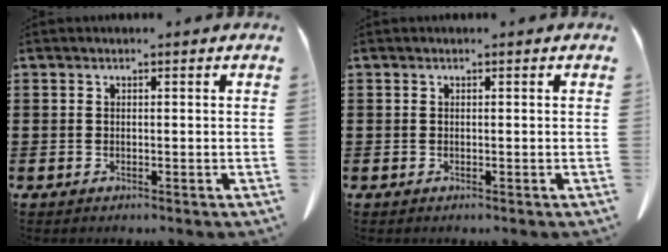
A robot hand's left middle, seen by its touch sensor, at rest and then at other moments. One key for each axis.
{"total": 0.0}